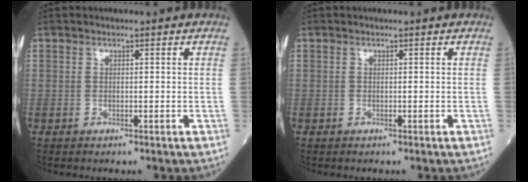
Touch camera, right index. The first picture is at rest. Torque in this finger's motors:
{"motor_torque": [0.05, 0.01, 0.01, -0.01]}